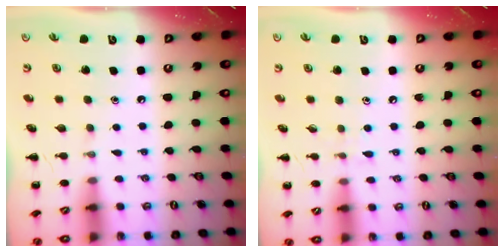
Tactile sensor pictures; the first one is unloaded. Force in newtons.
{"total": 3.9, "press": 3.6, "slide": 1.4}